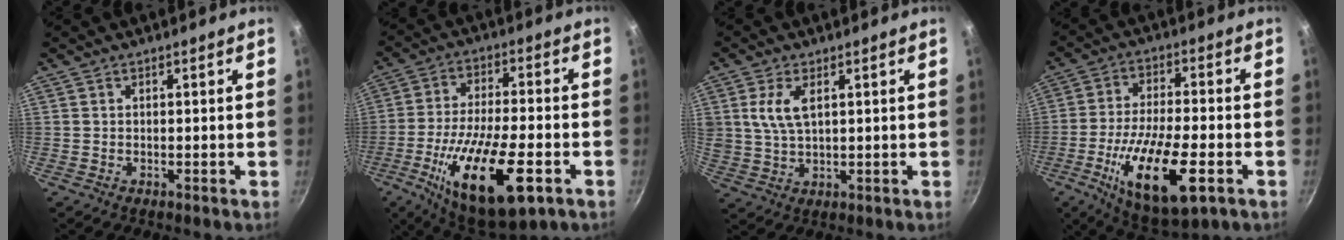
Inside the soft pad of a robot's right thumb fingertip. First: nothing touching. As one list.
[{"total": 21.9, "force": [-8.4, 7.7, 18.7], "torque": [-0.317, 0.011, -0.136]}, {"total": 6.3, "force": [2.1, 3.0, 5.1], "torque": [-0.102, -0.006, 0.046]}, {"total": 18.1, "force": [-6.5, 6.4, 15.7], "torque": [-0.277, 0.011, -0.111]}]